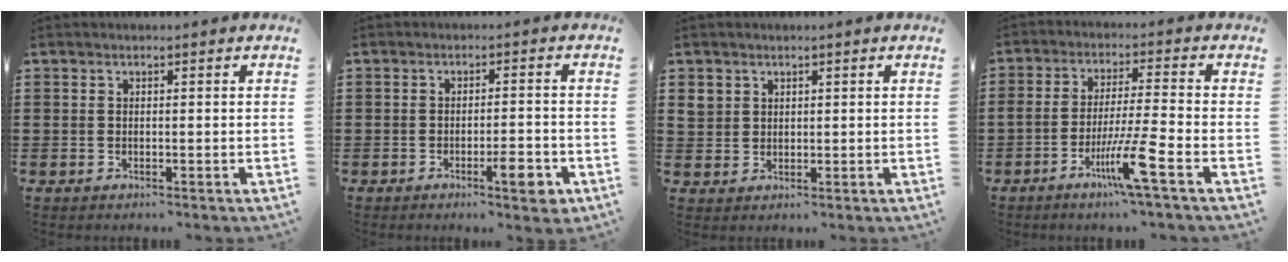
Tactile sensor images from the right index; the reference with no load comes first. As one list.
[{"total": 4.6, "force": [-2.5, 1.0, 3.8], "torque": [-0.058, 0.000, -0.040]}, {"total": 2.5, "force": [1.3, 2.1, 0.3], "torque": [-0.017, 0.008, 0.025]}, {"total": 8.2, "force": [-4.4, -0.3, 6.9], "torque": [-0.134, -0.010, -0.083]}]